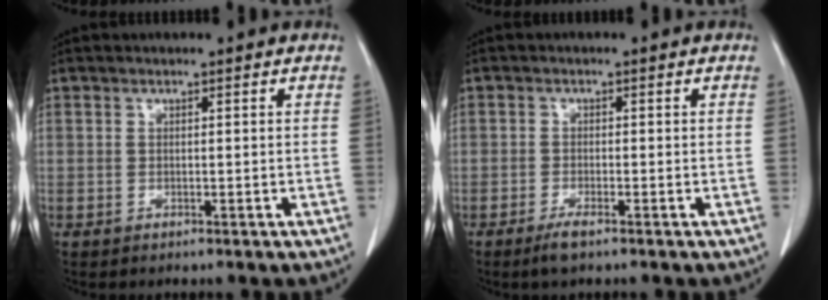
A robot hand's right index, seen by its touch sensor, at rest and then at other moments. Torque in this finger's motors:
{"motor_torque": [0.29, -0.20, 0.06, 0.04]}